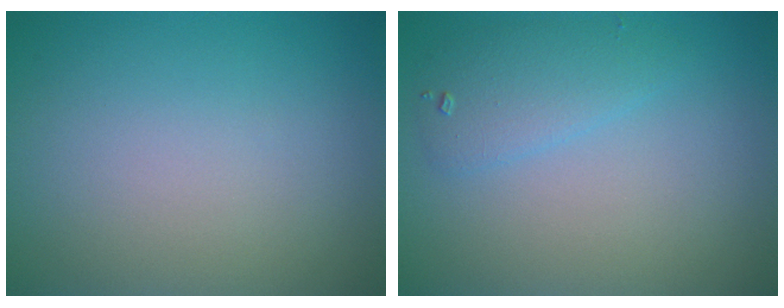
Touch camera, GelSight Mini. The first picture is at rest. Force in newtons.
{"total": 2.4, "press": 2.4, "slide": 0.1}